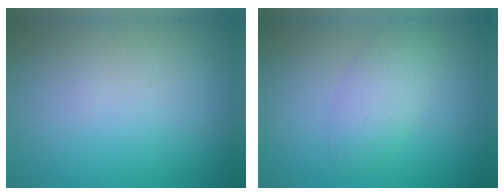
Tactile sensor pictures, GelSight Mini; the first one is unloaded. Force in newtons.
{"total": 2.7, "press": 2.7, "slide": 0.1}